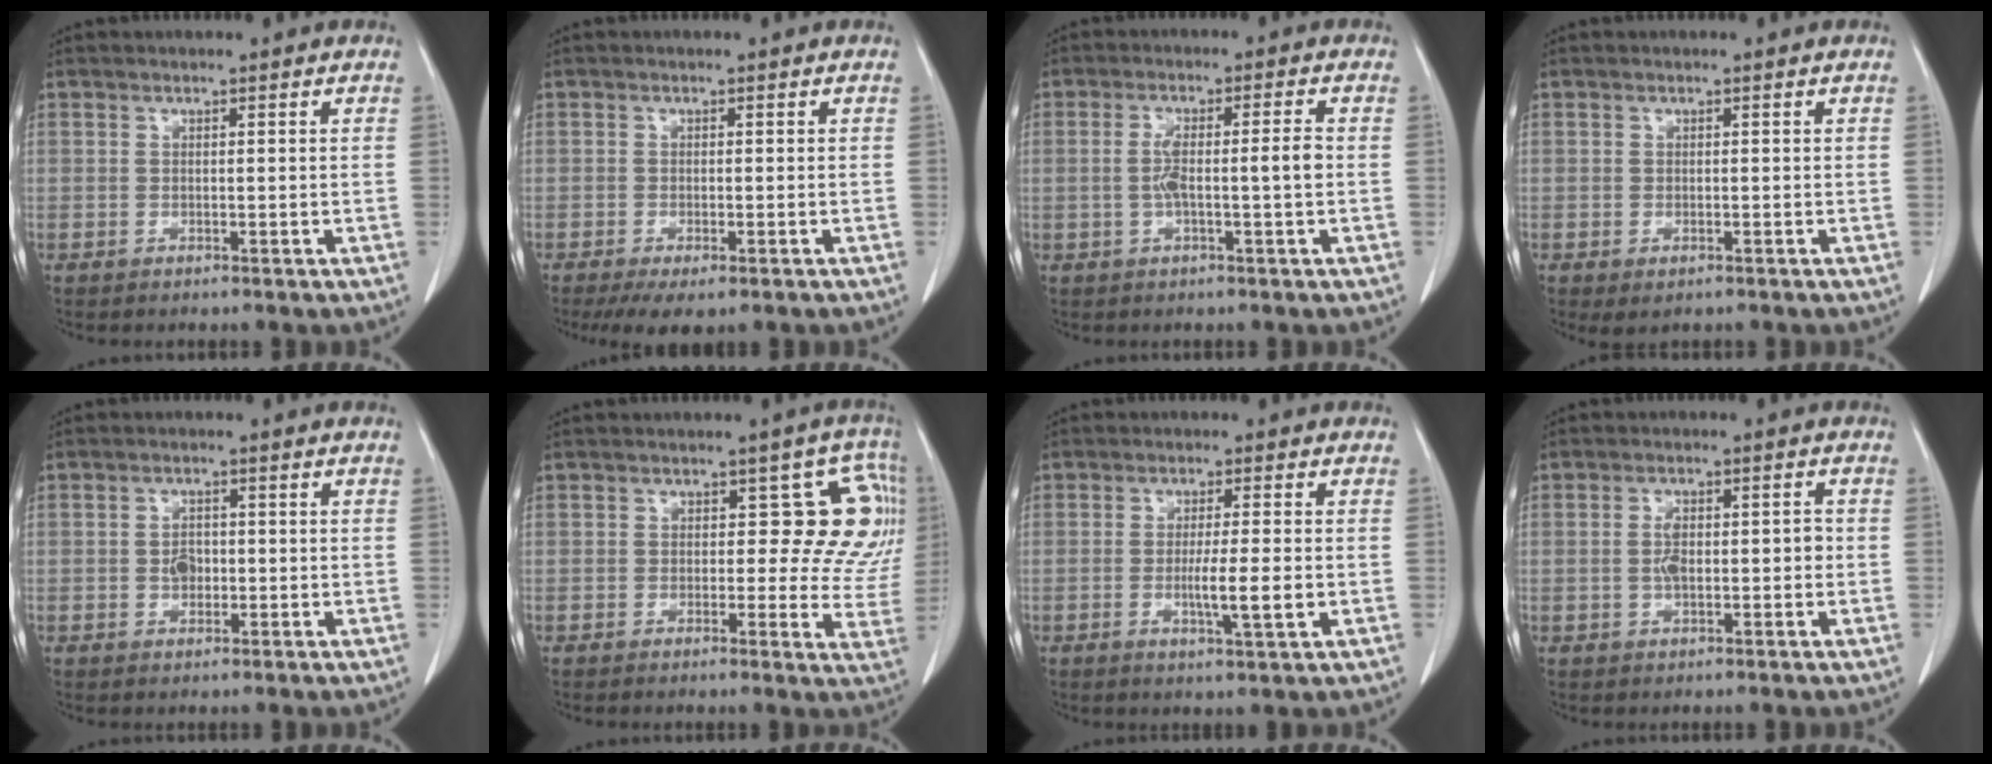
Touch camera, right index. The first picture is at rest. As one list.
[{"total": 4.7, "force": [-3.1, 1.8, 3.1], "torque": [-0.047, -0.010, -0.047]}, {"total": 5.5, "force": [-0.6, 0.3, 5.4], "torque": [-0.104, 0.012, -0.008]}, {"total": 1.6, "force": [-0.8, 0.8, 1.2], "torque": [-0.018, -0.003, -0.004]}, {"total": 2.4, "force": [-0.4, 1.7, 1.7], "torque": [-0.026, 0.005, -0.005]}, {"total": 10.2, "force": [2.3, 5.2, 8.5], "torque": [-0.065, 0.020, 0.019]}, {"total": 5.4, "force": [-1.2, 0.0, 5.3], "torque": [-0.092, -0.010, -0.019]}, {"total": 4.2, "force": [-0.4, 1.8, 3.8], "torque": [-0.072, 0.013, -0.008]}]